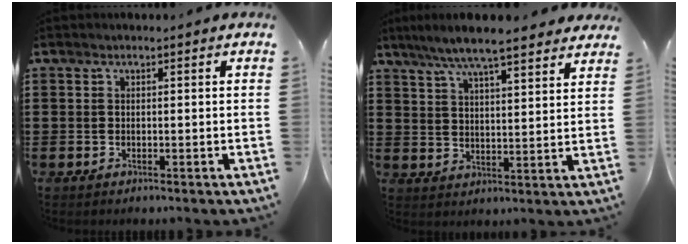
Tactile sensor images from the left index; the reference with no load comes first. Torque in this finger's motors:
{"motor_torque": [2.14, 0.00, 0.56, 0.21]}